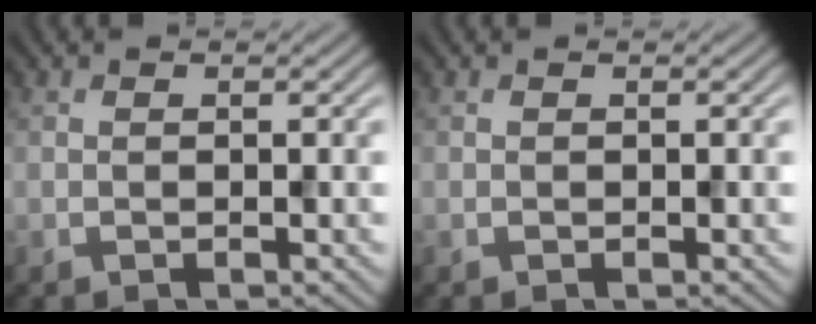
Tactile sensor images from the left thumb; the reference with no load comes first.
{"total": 0.0}